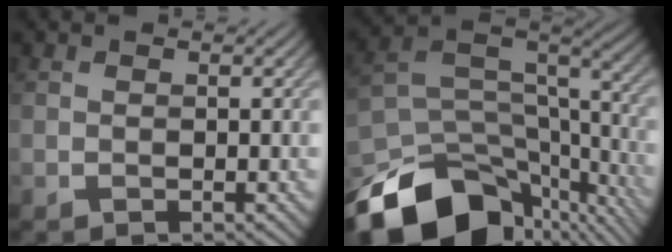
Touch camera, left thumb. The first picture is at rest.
{"total": 17.6, "force": [-11.3, 9.1, 9.9], "torque": [-0.229, -0.040, -0.168]}